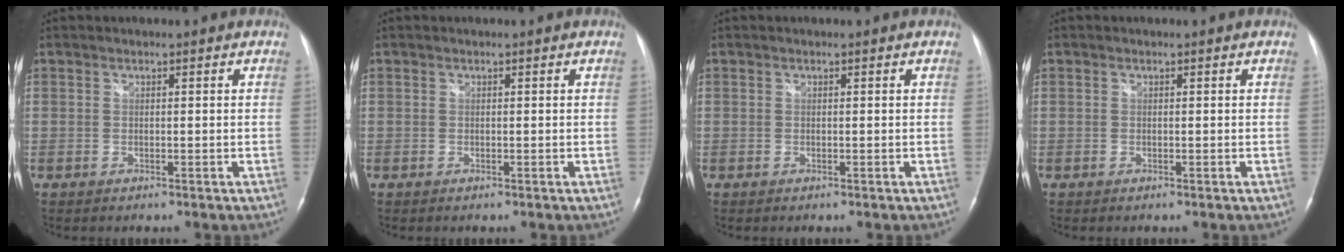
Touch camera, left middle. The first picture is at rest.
{"total": 0.0}
{"total": 0.0}
{"total": 0.0}